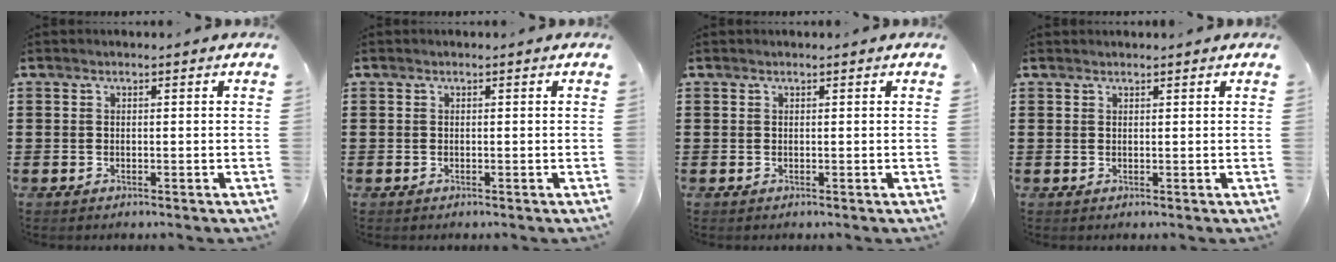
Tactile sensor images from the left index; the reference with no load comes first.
{"total": 0.0}
{"total": 0.0}
{"total": 0.8, "force": [0.8, 0.0, 0.0], "torque": [-0.002, -0.001, 0.016]}